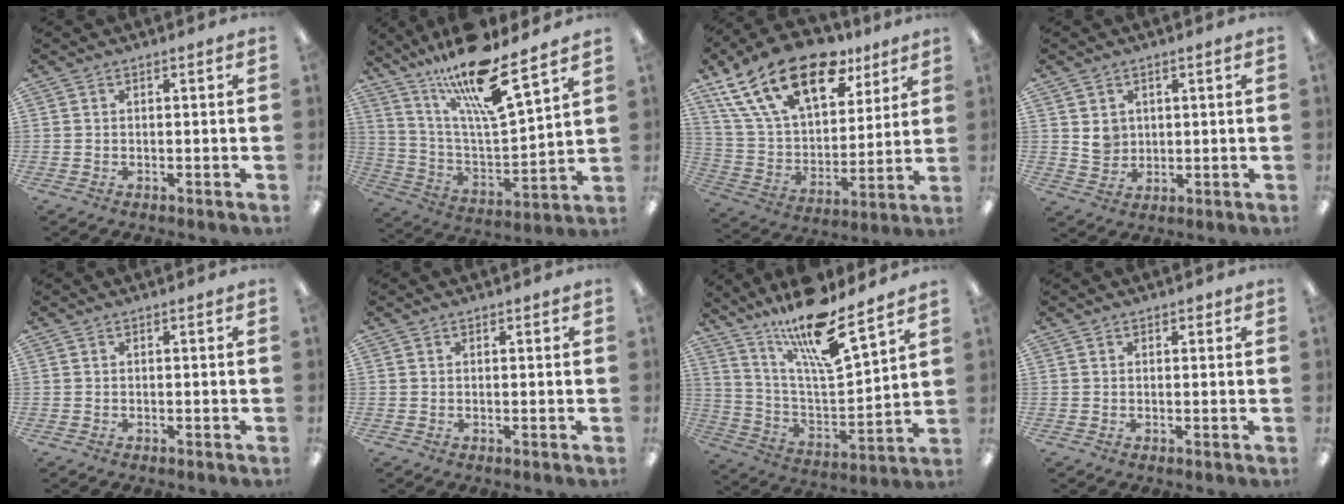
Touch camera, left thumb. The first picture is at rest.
{"total": 17.8, "force": [13.7, 3.2, 10.8], "torque": [-0.205, -0.090, 0.229]}
{"total": 24.0, "force": [14.0, 12.6, 14.8], "torque": [-0.262, -0.069, 0.249]}
{"total": 4.6, "force": [1.7, 4.1, 1.2], "torque": [-0.009, -0.002, 0.029]}
{"total": 0.0}
{"total": 0.6, "force": [0.5, 0.4, 0.1], "torque": [-0.001, 0.002, 0.009]}
{"total": 17.0, "force": [13.4, 3.2, 9.9], "torque": [-0.189, -0.089, 0.226]}
{"total": 1.2, "force": [0.8, 0.9, 0.3], "torque": [0.002, -0.001, 0.013]}